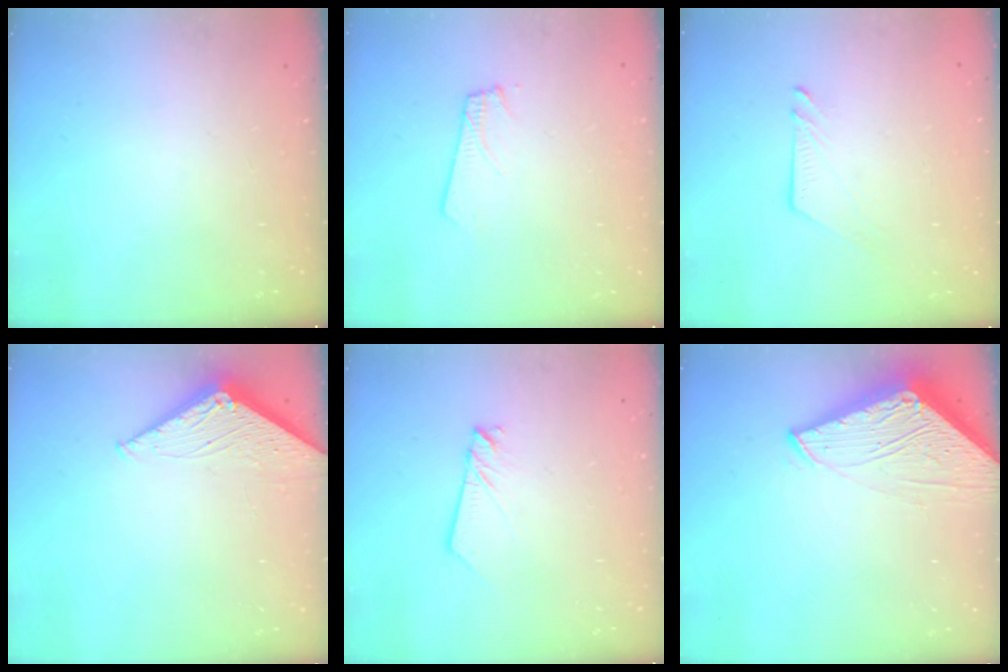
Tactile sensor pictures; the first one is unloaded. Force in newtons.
{"total": 1.8, "press": 1.8, "slide": 0.1}
{"total": 5.1, "press": 5.1, "slide": 0.5}
{"total": 2.8, "press": 2.8, "slide": 0.2}
{"total": 2.2, "press": 2.2, "slide": 0.0}
{"total": 5.9, "press": 5.9, "slide": 0.7}